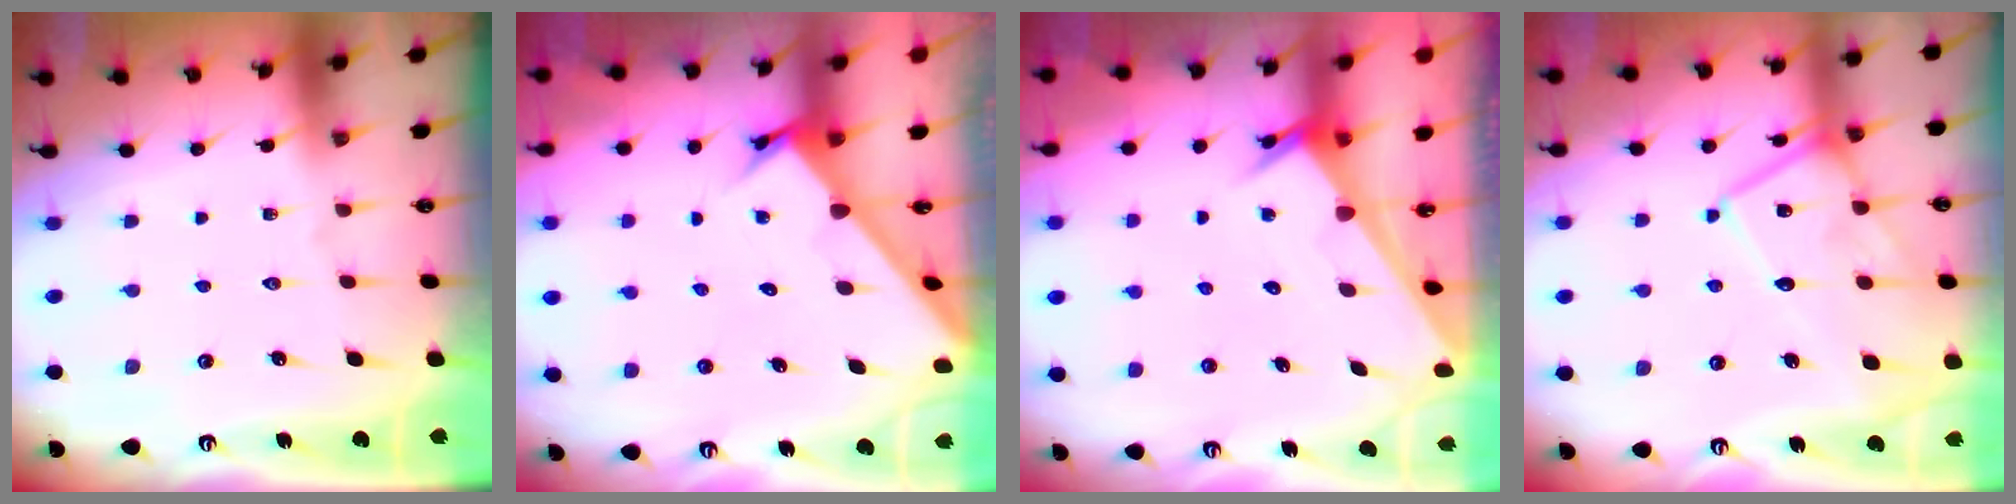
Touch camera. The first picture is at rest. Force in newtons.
{"total": 2.8, "press": 2.8, "slide": 0.3}
{"total": 2.4, "press": 2.4, "slide": 0.1}
{"total": 17.0, "press": 16.9, "slide": 1.6}